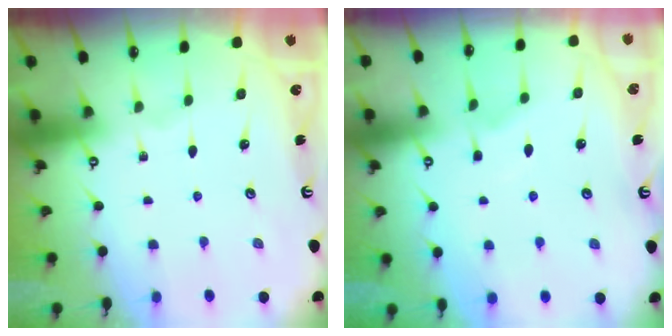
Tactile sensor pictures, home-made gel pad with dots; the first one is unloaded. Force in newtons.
{"total": 3.3, "press": 3.3, "slide": 0.7}